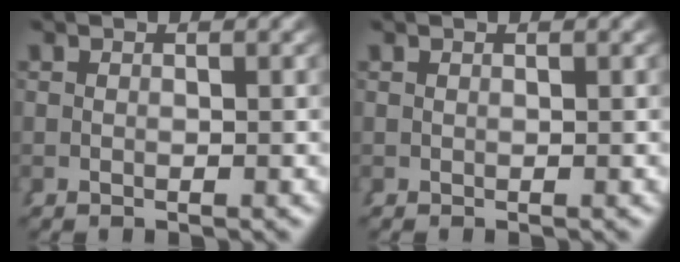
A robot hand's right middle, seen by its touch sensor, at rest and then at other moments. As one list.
[{"total": 0.0}]